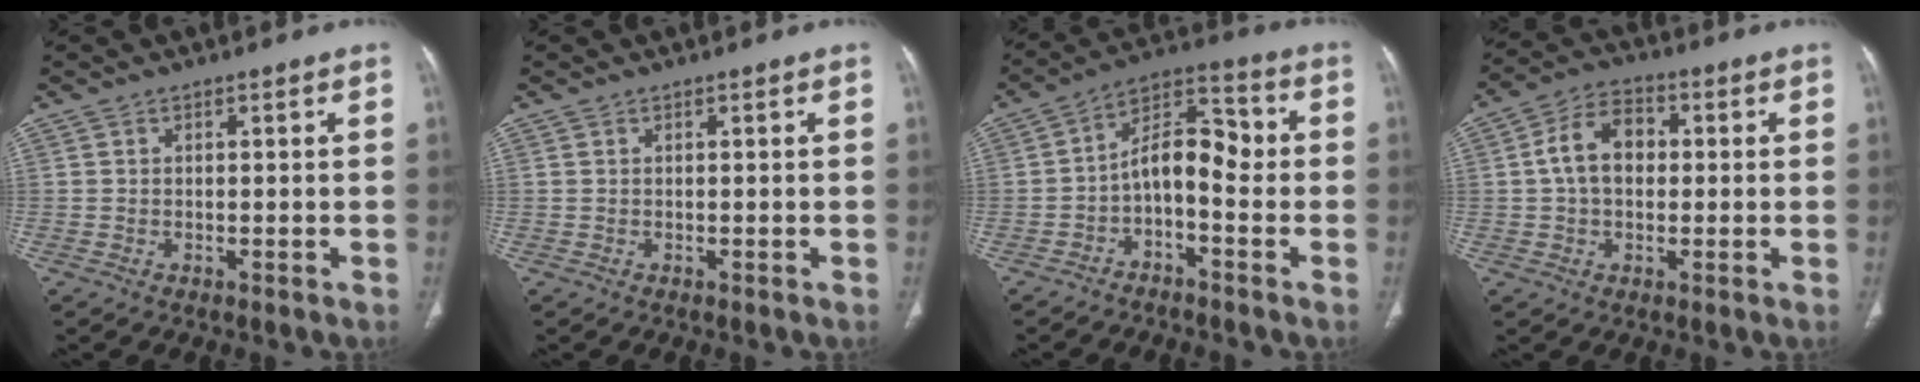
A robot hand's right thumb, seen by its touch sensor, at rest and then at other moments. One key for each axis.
{"total": 0.0}
{"total": 9.7, "fx": -1.9, "fy": 5.1, "fz": 8.1, "tx": -0.114, "ty": 0.054, "tz": -0.044}
{"total": 9.0, "fx": 0.7, "fy": 6.3, "fz": 6.4, "tx": -0.097, "ty": 0.023, "tz": 0.003}